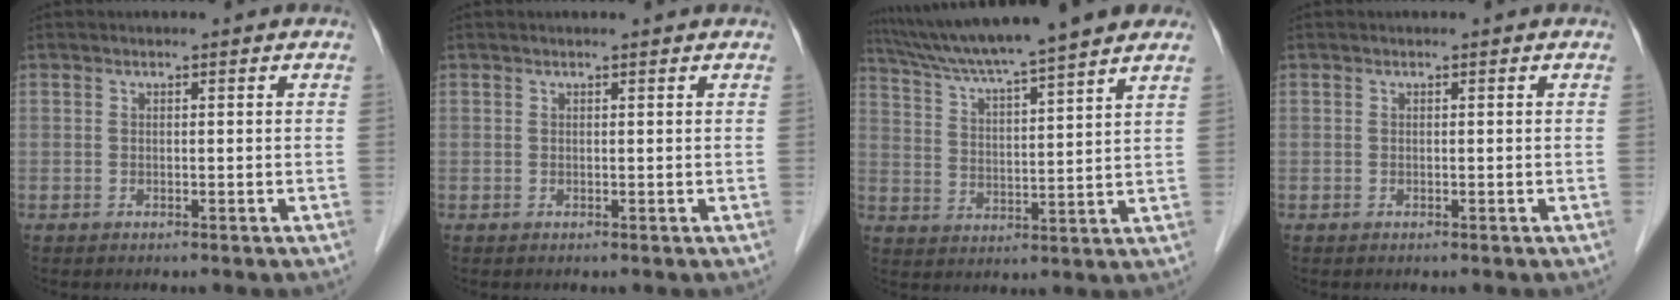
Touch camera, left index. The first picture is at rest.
{"total": 1.0, "force": [1.0, -0.1, 0.3], "torque": [-0.009, 0.006, 0.016]}
{"total": 16.5, "force": [14.1, -0.3, 8.4], "torque": [-0.144, 0.027, 0.217]}
{"total": 0.0}